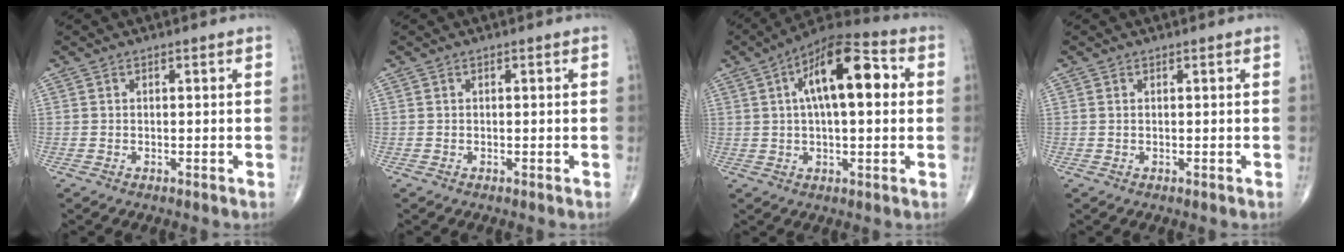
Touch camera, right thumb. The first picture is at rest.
{"total": 0.0}
{"total": 16.2, "force": [3.5, 6.6, 14.4], "torque": [-0.217, 0.025, 0.047]}
{"total": 0.0}